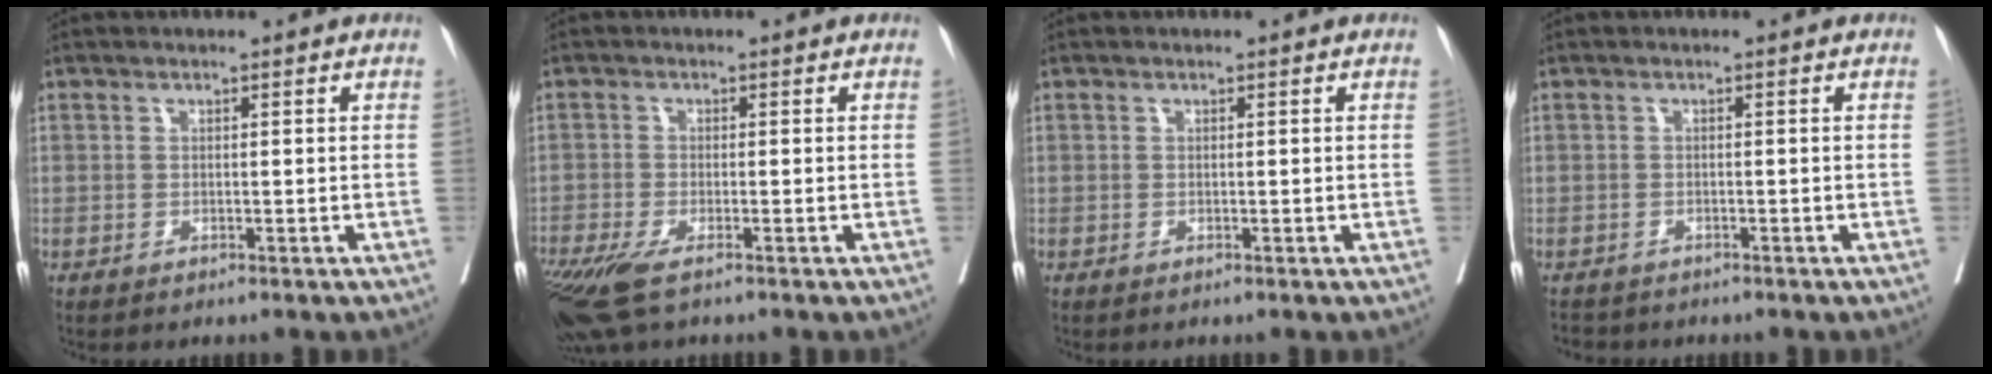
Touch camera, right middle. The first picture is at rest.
{"total": 7.4, "force": [-5.2, 1.7, 5.0], "torque": [-0.092, -0.019, -0.094]}
{"total": 0.0}
{"total": 2.8, "force": [-2.6, 1.0, 0.4], "torque": [-0.009, -0.005, -0.037]}